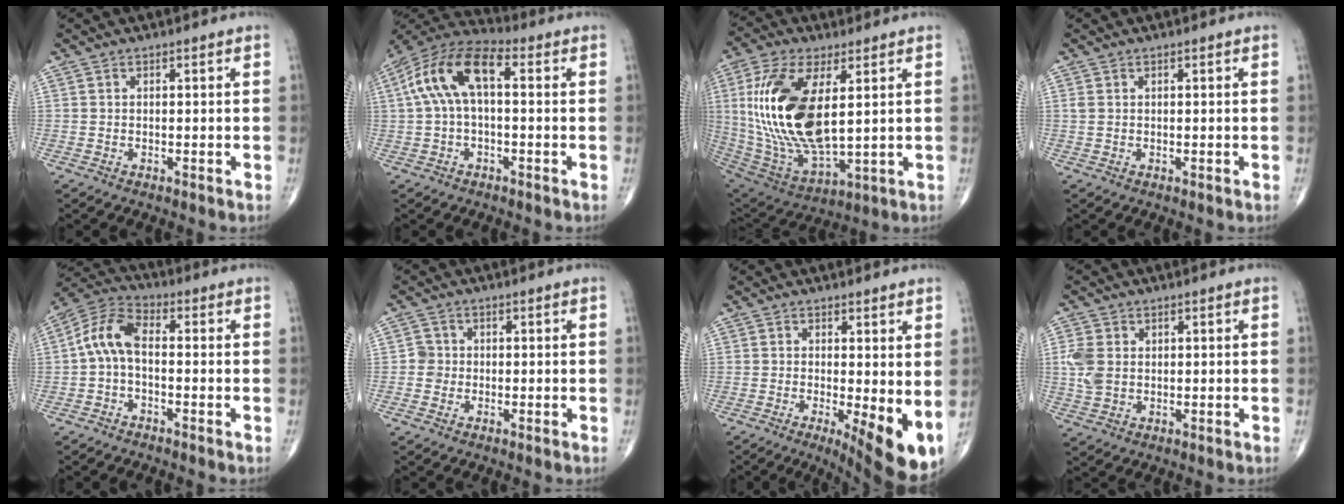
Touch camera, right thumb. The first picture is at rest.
{"total": 12.8, "force": [1.7, 6.2, 11.1], "torque": [-0.222, 0.045, 0.023]}
{"total": 22.4, "force": [3.7, 10.1, 19.7], "torque": [-0.408, -0.025, 0.079]}
{"total": 0.8, "force": [0.2, 0.5, 0.6], "torque": [-0.020, 0.005, 0.006]}
{"total": 7.8, "force": [-0.7, 4.1, 6.5], "torque": [-0.127, 0.028, -0.027]}
{"total": 2.3, "force": [-0.4, 2.2, 0.4], "torque": [0.011, 0.008, -0.014]}
{"total": 11.0, "force": [-1.5, 3.5, 10.4], "torque": [-0.142, -0.024, -0.014]}
{"total": 5.4, "force": [0.6, 4.0, 3.6], "torque": [-0.080, 0.003, 0.016]}